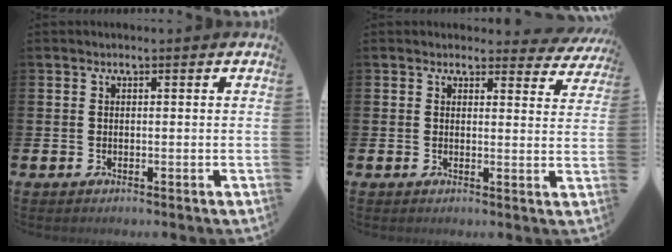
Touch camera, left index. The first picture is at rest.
{"total": 2.2, "force": [2.0, 0.9, 0.1], "torque": [-0.001, -0.010, 0.031]}